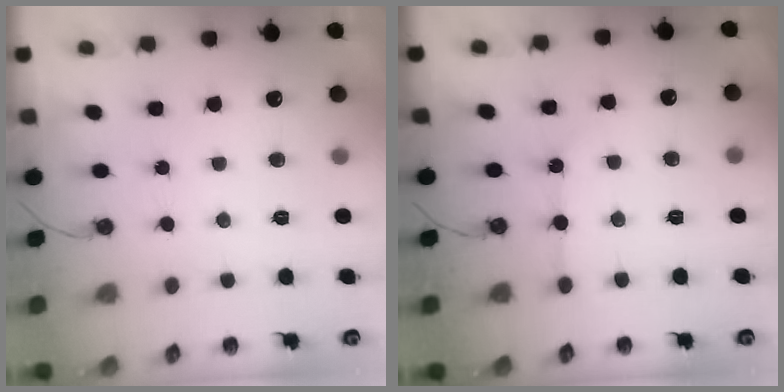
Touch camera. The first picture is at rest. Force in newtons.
{"total": 3.5, "press": 3.5, "slide": 0.5}